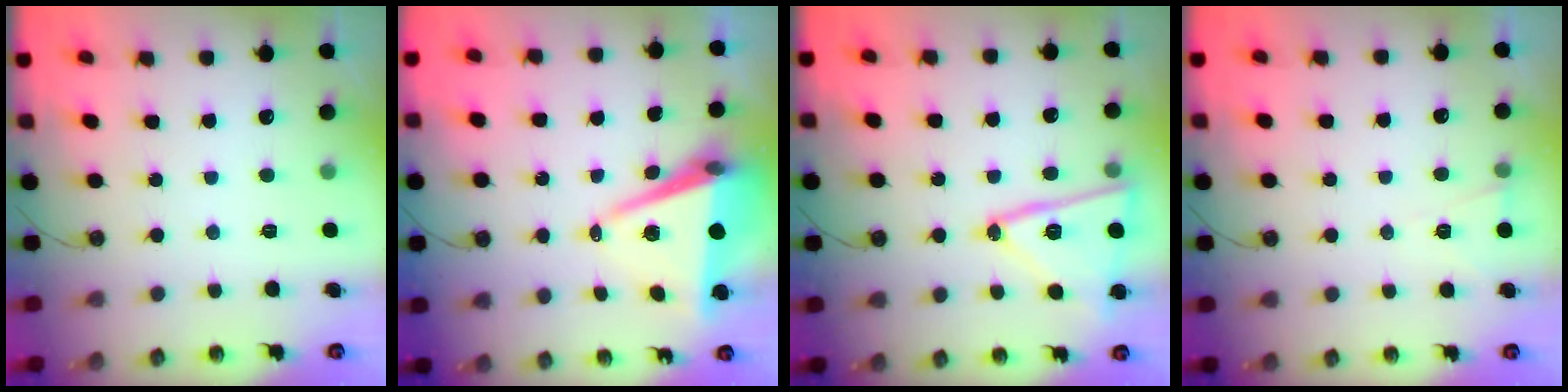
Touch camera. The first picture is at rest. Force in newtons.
{"total": 8.9, "press": 7.8, "slide": 4.3}
{"total": 15.9, "press": 15.9, "slide": 0.7}
{"total": 5.2, "press": 2.8, "slide": 4.3}